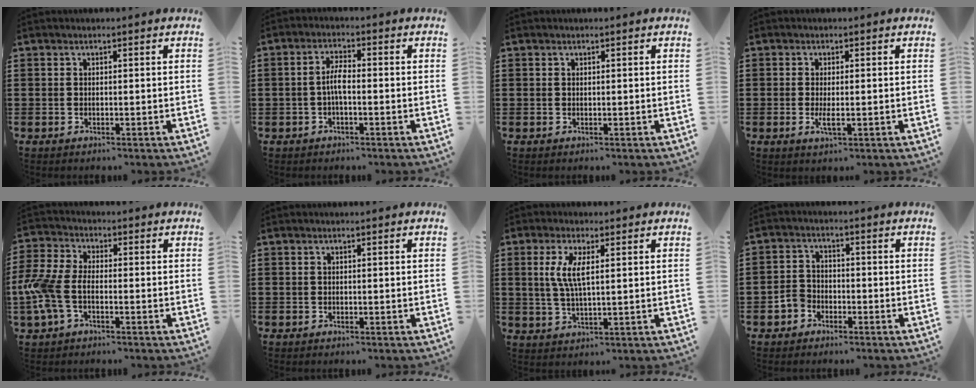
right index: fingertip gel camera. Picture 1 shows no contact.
{"total": 3.2, "force": [-0.7, 1.1, 3.0], "torque": [-0.062, 0.002, -0.016]}
{"total": 0.0}
{"total": 2.4, "force": [-0.4, 0.6, 2.3], "torque": [-0.049, -0.006, -0.010]}
{"total": 6.6, "force": [-1.9, 3.3, 5.4], "torque": [-0.149, -0.012, -0.044]}
{"total": 0.0}
{"total": 5.0, "force": [1.3, 1.4, 4.6], "torque": [-0.102, 0.000, 0.019]}
{"total": 2.9, "force": [-1.8, 2.0, 1.1], "torque": [-0.034, 0.000, -0.038]}